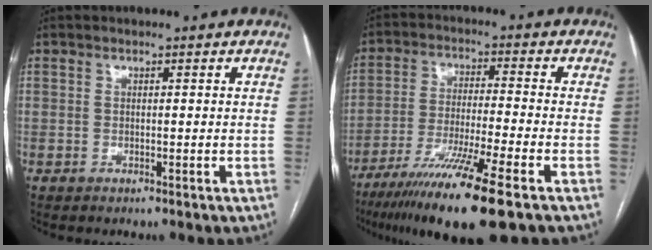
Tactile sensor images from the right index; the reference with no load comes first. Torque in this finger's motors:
{"motor_torque": [1.55, -0.59, 0.82, 0.21]}